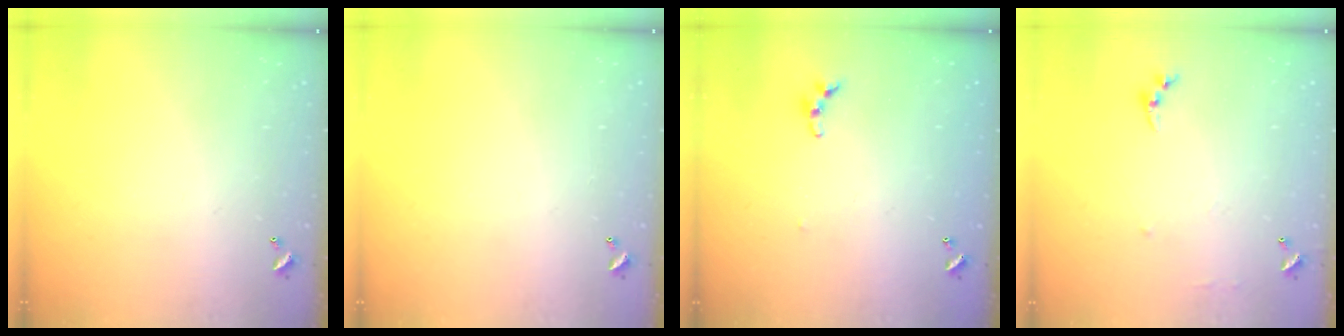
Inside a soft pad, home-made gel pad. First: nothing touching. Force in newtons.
{"total": 0.0}
{"total": 5.5, "press": 5.5, "slide": 0.6}
{"total": 5.3, "press": 5.2, "slide": 0.6}